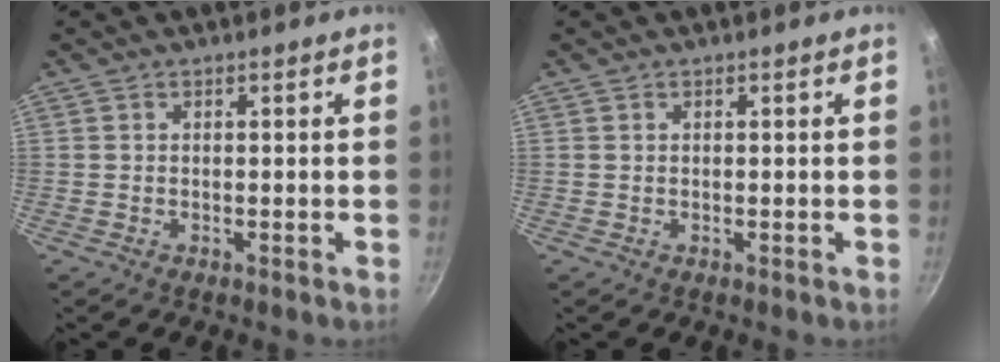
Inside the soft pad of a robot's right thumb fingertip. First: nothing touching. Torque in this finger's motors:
{"motor_torque": [0.00, 0.00, 0.01, 0.00, 0.00]}